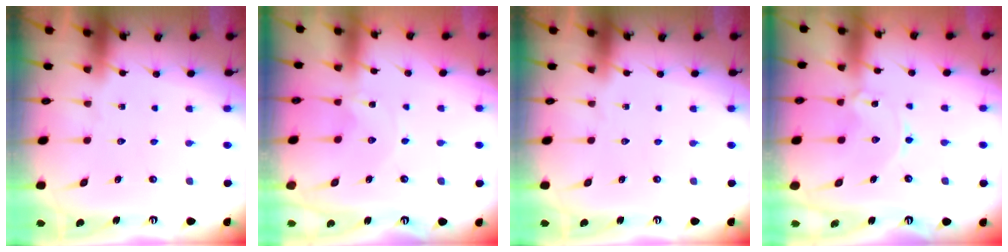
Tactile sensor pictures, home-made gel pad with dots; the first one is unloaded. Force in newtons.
{"total": 0.9, "press": 0.9, "slide": 0.1}
{"total": 0.0}
{"total": 1.4, "press": 1.3, "slide": 0.1}